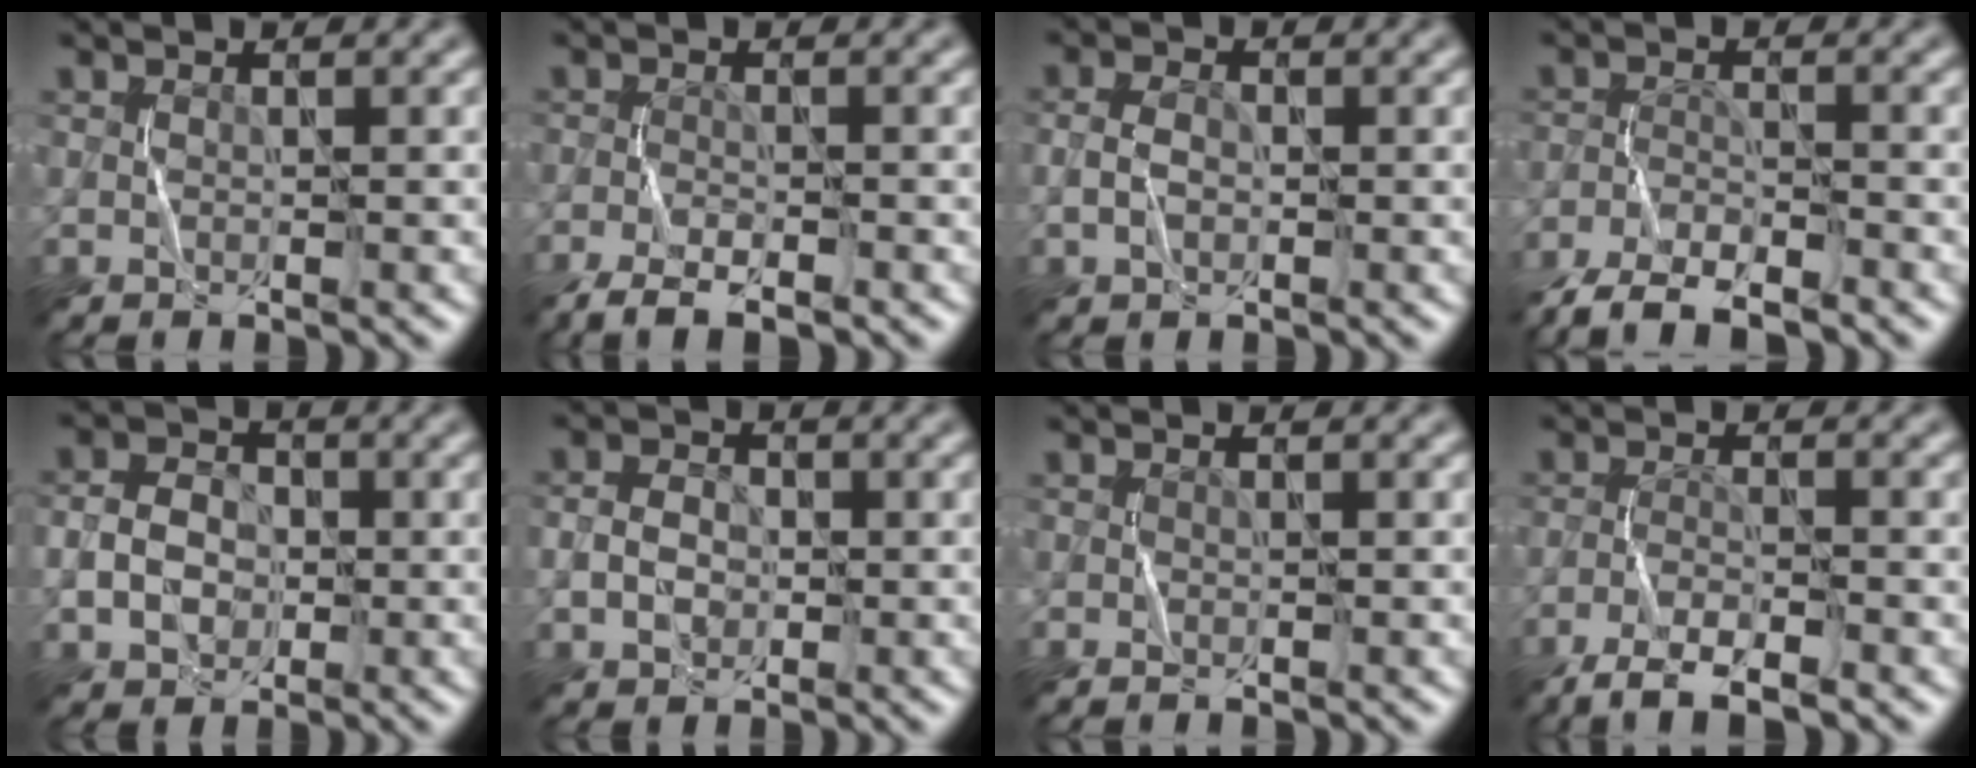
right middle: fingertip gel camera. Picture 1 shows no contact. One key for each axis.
{"total": 3.2, "fx": -2.5, "fy": 0.7, "fz": 1.9, "tx": -0.037, "ty": -0.006, "tz": -0.048}
{"total": 1.6, "fx": -0.4, "fy": 1.0, "fz": 1.1, "tx": -0.022, "ty": 0.002, "tz": -0.011}
{"total": 5.6, "fx": -4.9, "fy": 1.0, "fz": 2.4, "tx": -0.041, "ty": -0.010, "tz": -0.098}
{"total": 3.3, "fx": -0.8, "fy": 2.7, "fz": 1.8, "tx": -0.027, "ty": -0.001, "tz": -0.018}
{"total": 2.3, "fx": -0.5, "fy": 1.8, "fz": 1.3, "tx": -0.023, "ty": 0.001, "tz": -0.014}
{"total": 0.0}
{"total": 4.1, "fx": -3.2, "fy": 0.5, "fz": 2.5, "tx": -0.050, "ty": -0.005, "tz": -0.064}